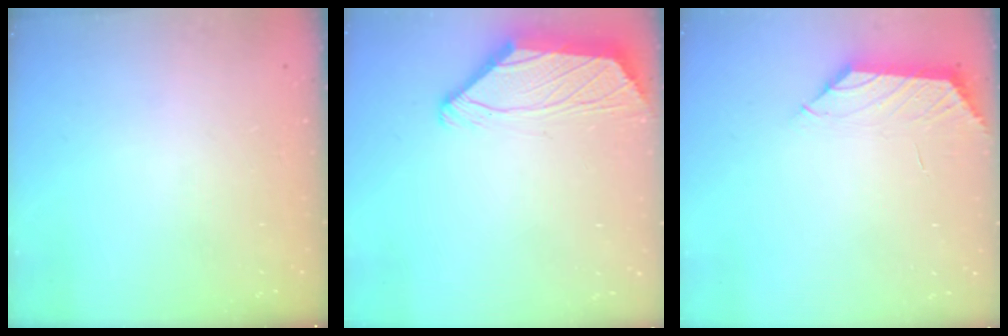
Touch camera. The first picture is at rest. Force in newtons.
{"total": 2.2, "press": 2.1, "slide": 0.7}
{"total": 0.9, "press": 0.7, "slide": 0.5}